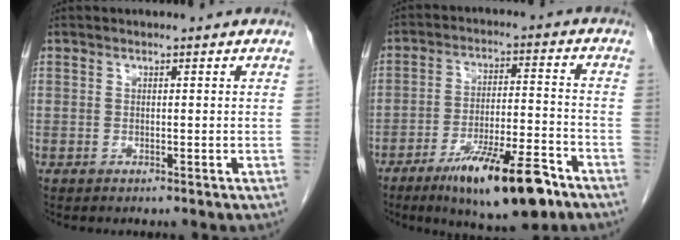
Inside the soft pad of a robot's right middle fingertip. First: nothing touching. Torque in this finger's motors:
{"motor_torque": [1.08, -1.06, 0.25, 0.10]}